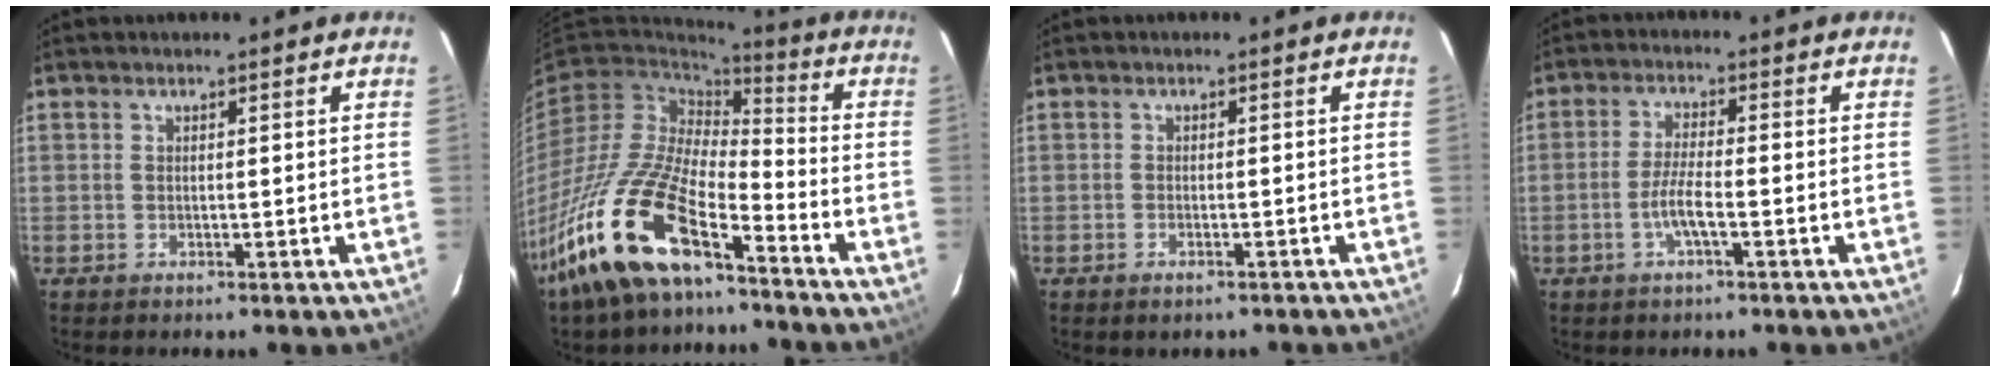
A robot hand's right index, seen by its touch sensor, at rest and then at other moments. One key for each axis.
{"total": 19.2, "fx": -12.6, "fy": 6.6, "fz": 12.9, "tx": -0.270, "ty": -0.012, "tz": -0.245}
{"total": 2.3, "fx": -1.7, "fy": 0.9, "fz": 1.3, "tx": -0.027, "ty": -0.004, "tz": -0.026}
{"total": 4.6, "fx": -1.9, "fy": 0.5, "fz": 4.2, "tx": -0.088, "ty": 0.001, "tz": -0.038}